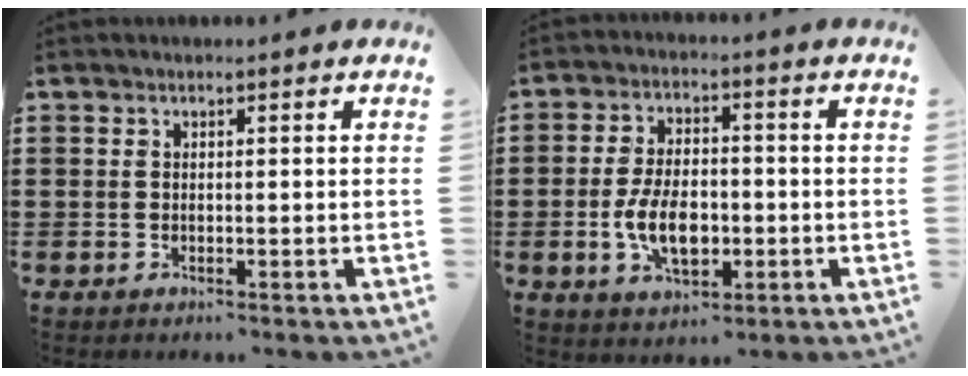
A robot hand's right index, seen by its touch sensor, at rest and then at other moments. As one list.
[{"total": 7.8, "force": [-1.7, 4.3, 6.3], "torque": [-0.113, -0.002, -0.034]}]